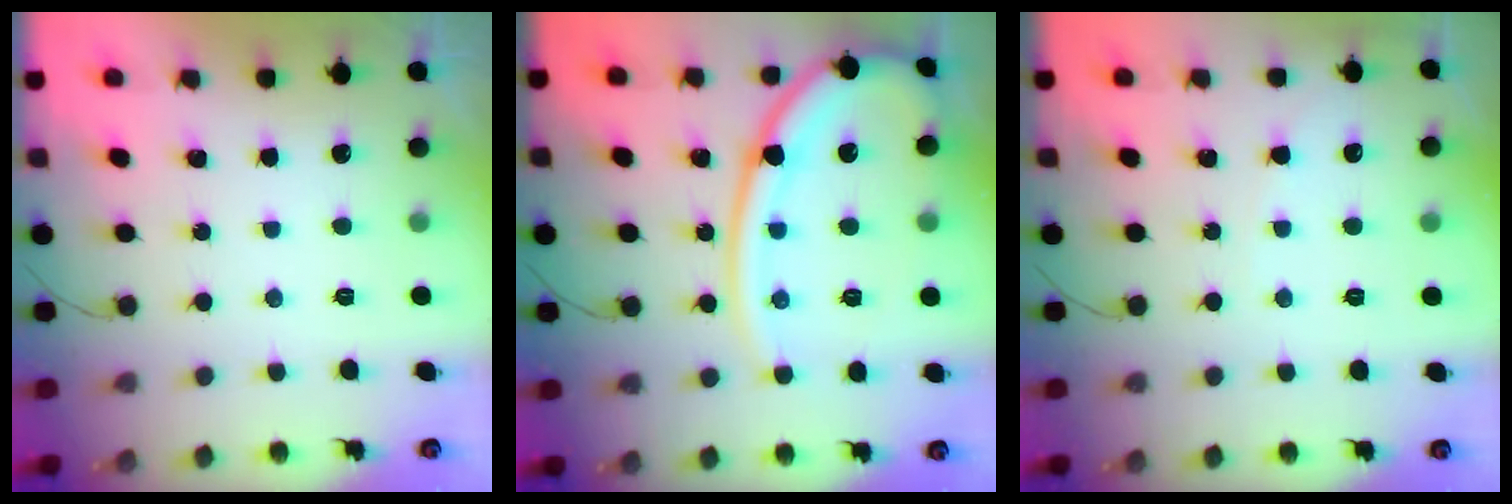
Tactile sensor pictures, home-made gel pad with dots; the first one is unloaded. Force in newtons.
{"total": 17.5, "press": 17.4, "slide": 1.9}
{"total": 3.4, "press": 3.4, "slide": 0.4}